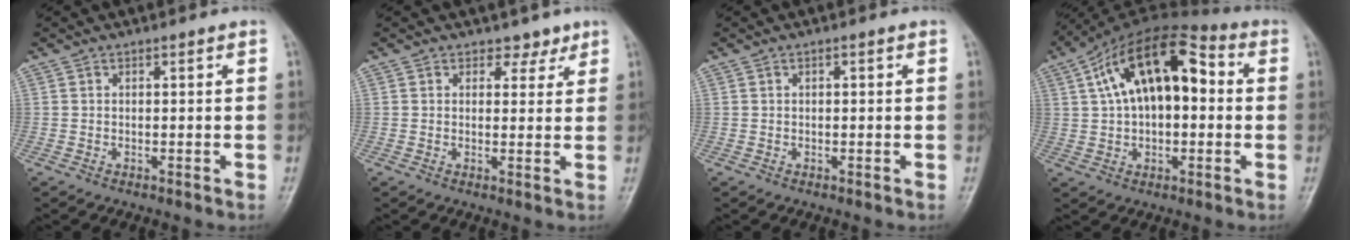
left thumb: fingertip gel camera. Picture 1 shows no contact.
{"total": 2.8, "force": [2.0, 1.9, 0.5], "torque": [0.016, -0.010, 0.023]}
{"total": 0.5, "force": [0.1, 0.3, 0.5], "torque": [-0.005, 0.002, 0.002]}
{"total": 17.8, "force": [3.4, 9.7, 14.5], "torque": [-0.226, 0.034, 0.045]}